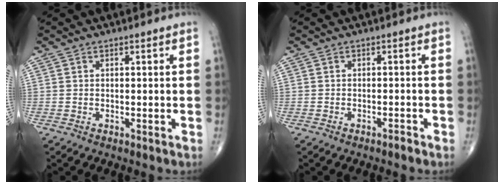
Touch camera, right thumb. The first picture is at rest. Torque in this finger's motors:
{"motor_torque": [0.45, -0.14, -0.19, -0.12, 0.03]}